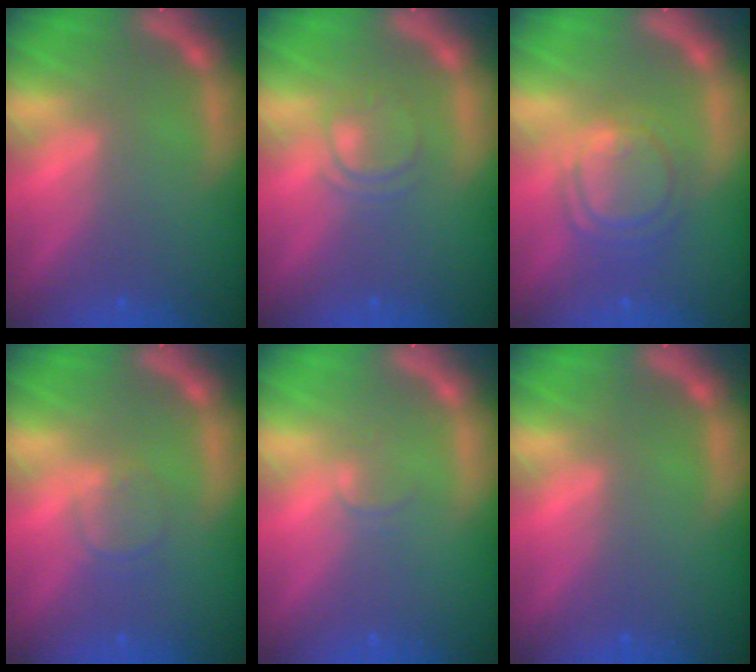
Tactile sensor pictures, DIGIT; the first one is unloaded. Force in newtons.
{"total": 2.4}
{"total": 5.6}
{"total": 1.9}
{"total": 1.0}
{"total": 0.0}